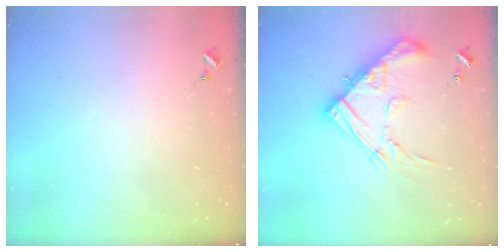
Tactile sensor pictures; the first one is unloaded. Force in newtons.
{"total": 19.5, "press": 19.4, "slide": 1.8}